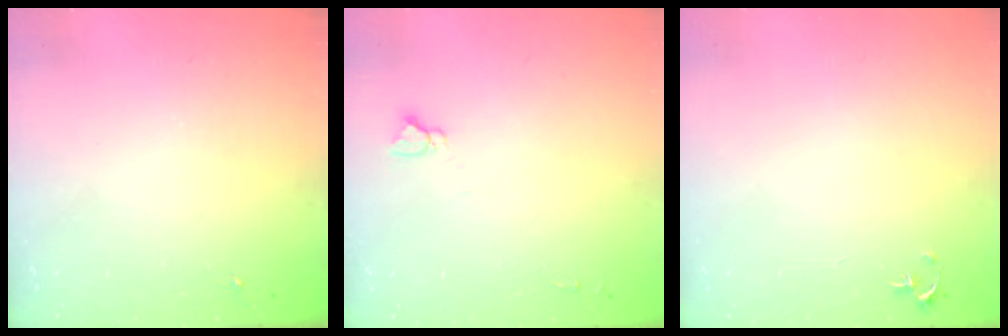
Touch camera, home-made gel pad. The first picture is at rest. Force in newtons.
{"total": 3.6, "press": 3.6, "slide": 0.3}
{"total": 3.4, "press": 3.4, "slide": 0.3}